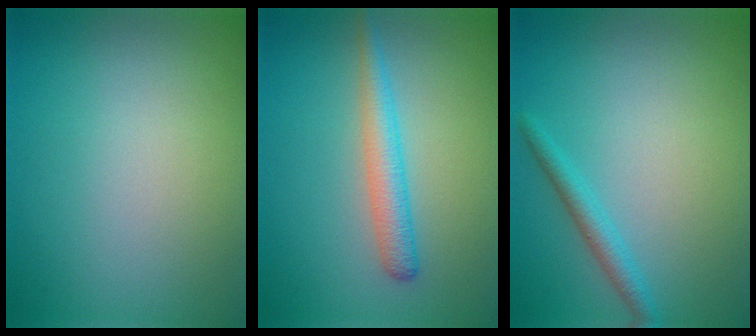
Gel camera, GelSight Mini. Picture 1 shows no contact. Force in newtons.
{"total": 2.8, "press": 2.8, "slide": 0.2}
{"total": 1.9, "press": 1.9, "slide": 0.1}